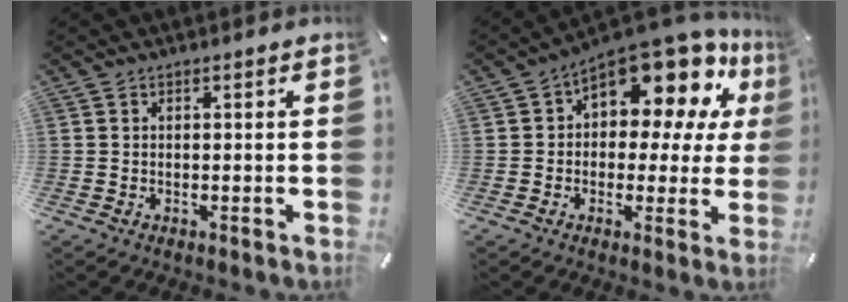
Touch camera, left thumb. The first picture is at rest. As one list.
[{"total": 14.8, "force": [9.5, 7.5, 8.4], "torque": [-0.123, -0.085, 0.164]}]